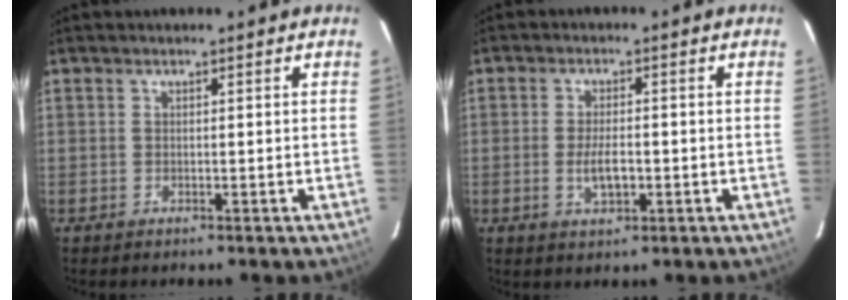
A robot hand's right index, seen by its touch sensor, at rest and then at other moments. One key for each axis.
{"total": 4.5, "fx": -1.1, "fy": 1.8, "fz": 4.0, "tx": -0.079, "ty": -0.005, "tz": -0.017}